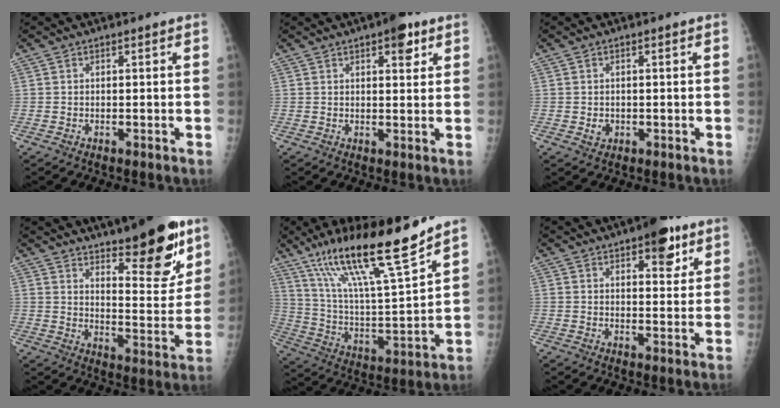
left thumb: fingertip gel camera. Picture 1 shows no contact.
{"total": 5.1, "force": [2.8, 2.1, 3.7], "torque": [-0.033, -0.009, 0.032]}
{"total": 1.7, "force": [-0.2, 1.5, 0.8], "torque": [-0.007, 0.002, 0.002]}
{"total": 18.3, "force": [11.9, 5.8, 12.7], "torque": [-0.138, -0.078, 0.180]}
{"total": 21.5, "force": [14.9, 2.5, 15.2], "torque": [-0.251, -0.063, 0.271]}
{"total": 8.0, "force": [4.6, 3.4, 5.6], "torque": [-0.051, -0.019, 0.058]}